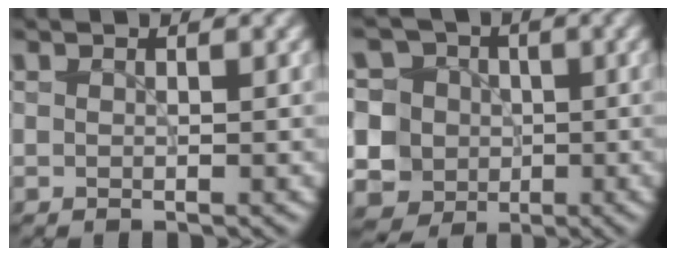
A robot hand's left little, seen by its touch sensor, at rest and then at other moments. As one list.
[{"total": 10.1, "force": [0.0, 9.4, 3.6], "torque": [-0.087, 0.026, -0.037]}]